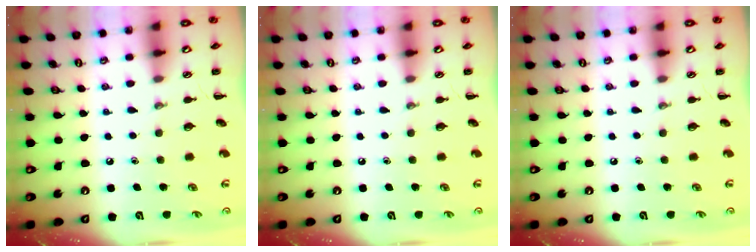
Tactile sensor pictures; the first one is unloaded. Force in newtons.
{"total": 0.0}
{"total": 0.0}